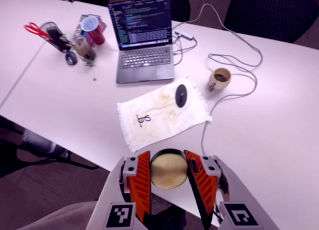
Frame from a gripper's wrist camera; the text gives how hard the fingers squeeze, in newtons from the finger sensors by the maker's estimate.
{"total": 9.2, "left": 9.0, "right": 9.4}